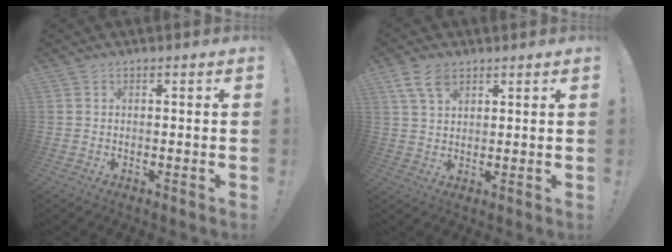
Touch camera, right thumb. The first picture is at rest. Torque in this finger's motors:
{"motor_torque": [-0.49, 0.58, 0.18, 0.02, 0.16]}